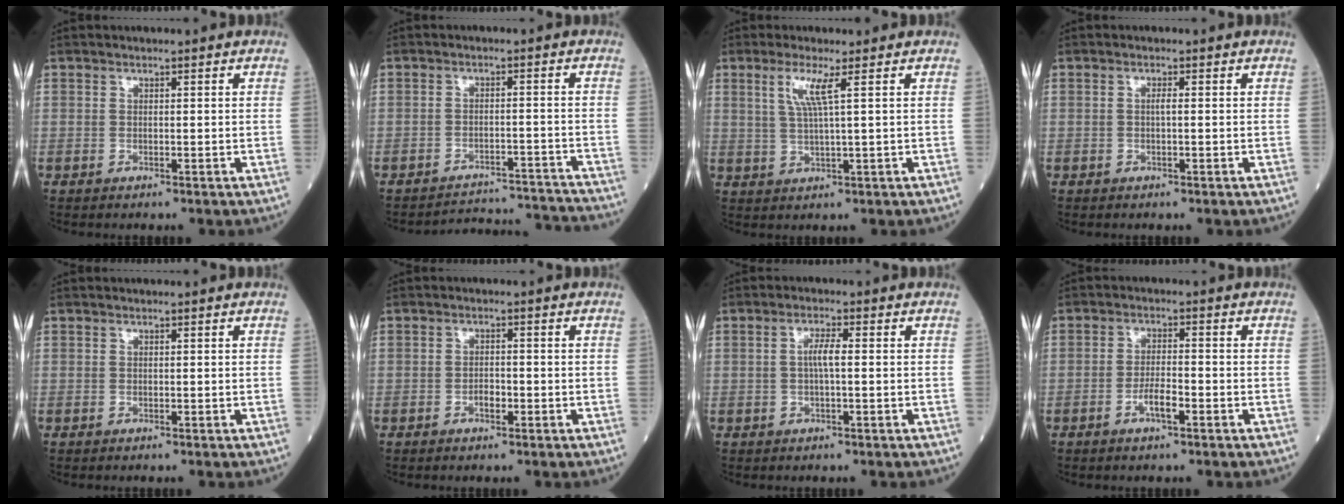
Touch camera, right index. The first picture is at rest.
{"total": 11.7, "force": [-11.6, -0.2, -0.3], "torque": [0.011, 0.017, -0.149]}
{"total": 4.3, "force": [1.7, -0.6, 3.9], "torque": [-0.085, -0.002, 0.037]}
{"total": 0.8, "force": [0.0, 0.0, 0.8], "torque": [-0.014, 0.000, -0.002]}
{"total": 0.0}
{"total": 1.8, "force": [-0.8, 0.8, 1.3], "torque": [-0.020, 0.004, -0.013]}
{"total": 2.7, "force": [0.0, 0.3, 2.7], "torque": [-0.053, 0.003, 0.000]}
{"total": 3.4, "force": [-1.6, 0.7, 2.9], "torque": [-0.054, 0.002, -0.030]}